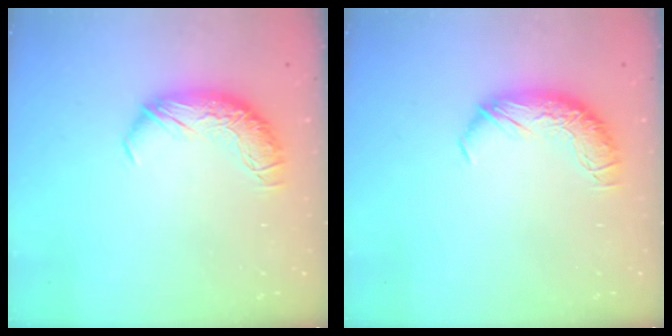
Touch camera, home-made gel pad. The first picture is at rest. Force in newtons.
{"total": 0.0}